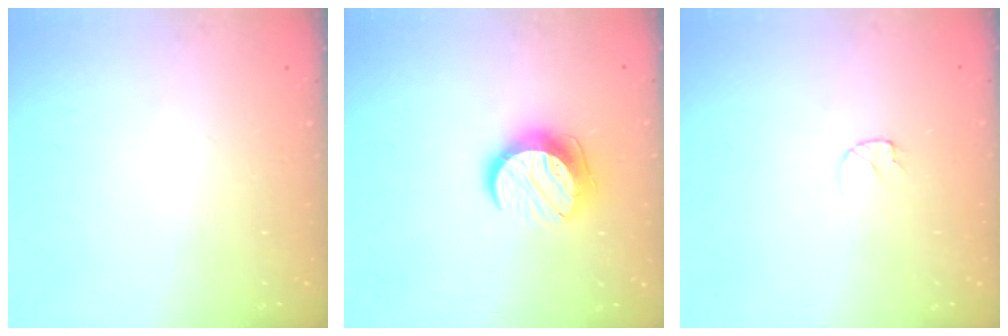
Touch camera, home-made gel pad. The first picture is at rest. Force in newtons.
{"total": 11.2, "press": 11.2, "slide": 0.6}
{"total": 4.8, "press": 4.8, "slide": 0.3}